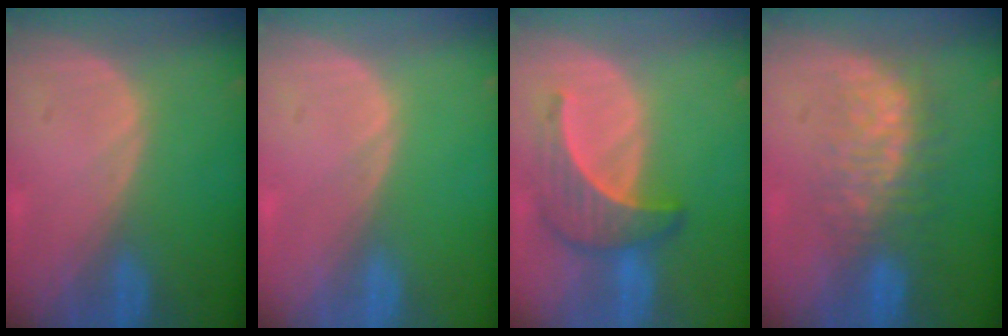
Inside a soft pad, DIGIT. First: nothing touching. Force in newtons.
{"total": 0.0}
{"total": 6.4, "press": 6.3, "slide": 0.7}
{"total": 7.9, "press": 7.4, "slide": 2.6}